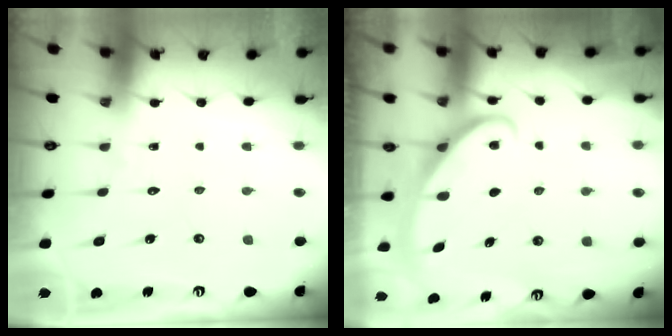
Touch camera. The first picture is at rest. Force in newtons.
{"total": 2.8, "press": 2.8, "slide": 0.4}